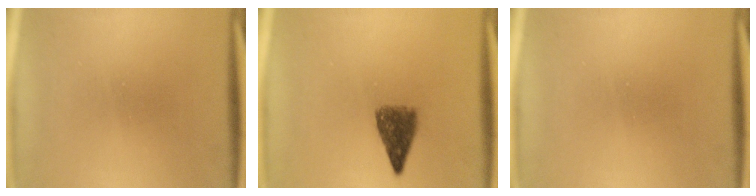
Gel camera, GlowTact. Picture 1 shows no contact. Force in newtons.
{"total": 4.5}
{"total": 0.0}